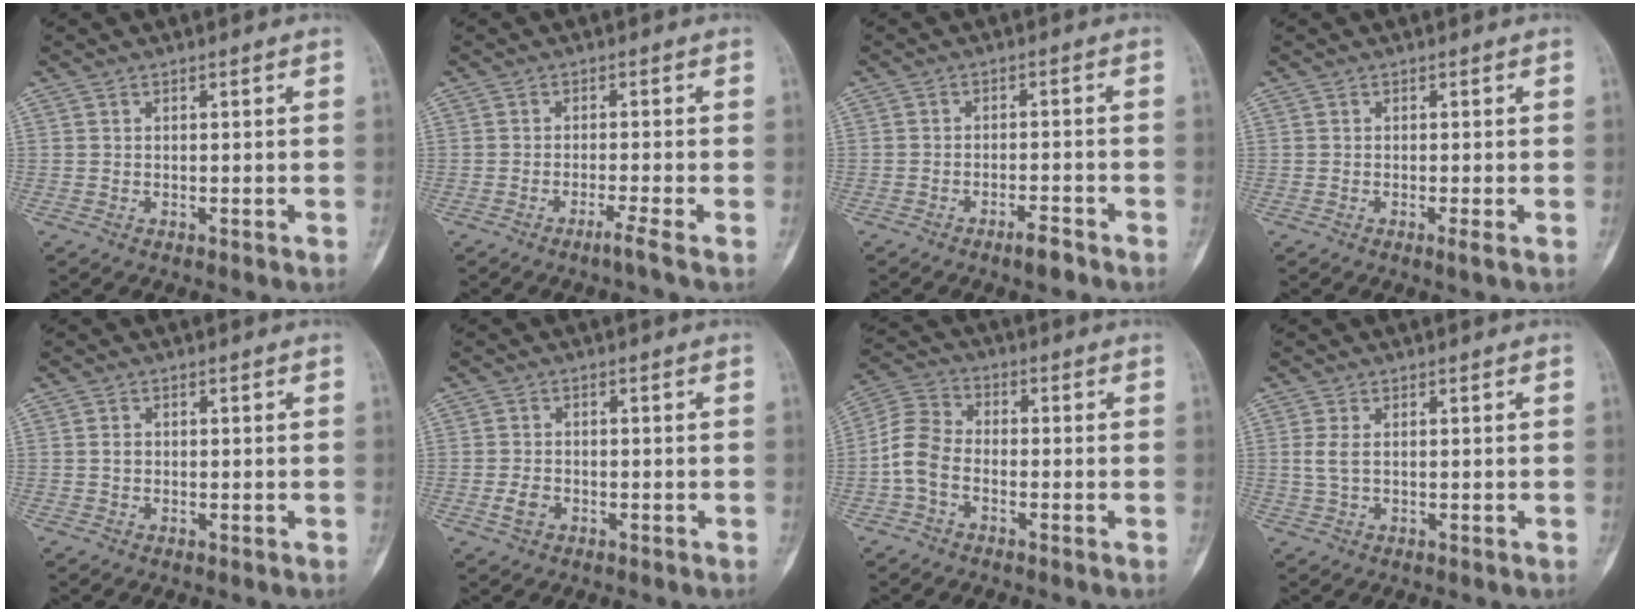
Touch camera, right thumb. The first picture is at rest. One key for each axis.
{"total": 2.0, "fx": -1.4, "fy": -0.8, "fz": 1.2, "tx": -0.031, "ty": 0.003, "tz": -0.030}
{"total": 3.2, "fx": -2.4, "fy": 0.7, "fz": 2.0, "tx": -0.034, "ty": 0.014, "tz": -0.041}
{"total": 0.8, "fx": -0.2, "fy": -0.1, "fz": 0.7, "tx": -0.018, "ty": -0.004, "tz": -0.005}
{"total": 1.0, "fx": 0.0, "fy": 0.8, "fz": 0.6, "tx": -0.010, "ty": 0.003, "tz": 0.000}
{"total": 2.6, "fx": -1.0, "fy": 1.8, "fz": 1.6, "tx": -0.030, "ty": 0.007, "tz": -0.016}
{"total": 7.3, "fx": -2.2, "fy": 4.9, "fz": 4.9, "tx": -0.098, "ty": 0.026, "tz": -0.056}
{"total": 2.3, "fx": 0.4, "fy": 1.1, "fz": 2.0, "tx": -0.055, "ty": 0.003, "tz": 0.014}